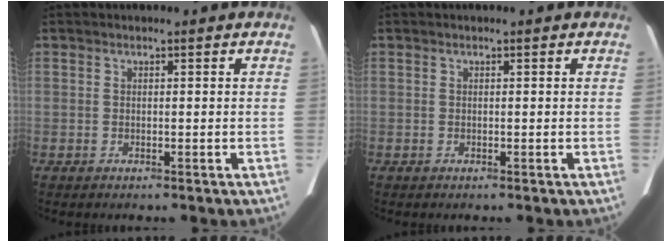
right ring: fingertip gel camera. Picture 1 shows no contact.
{"total": 0.0}